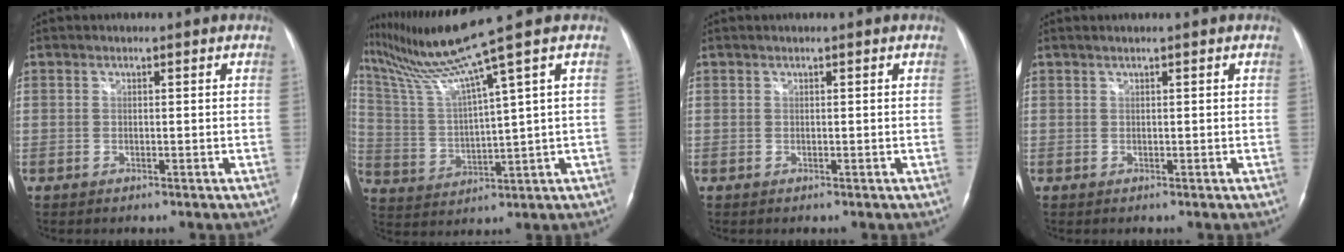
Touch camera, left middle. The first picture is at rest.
{"total": 12.3, "force": [9.2, -3.6, 7.3], "torque": [-0.143, -0.011, 0.179]}
{"total": 0.0}
{"total": 0.7, "force": [0.5, -0.2, 0.5], "torque": [-0.016, 0.008, 0.013]}